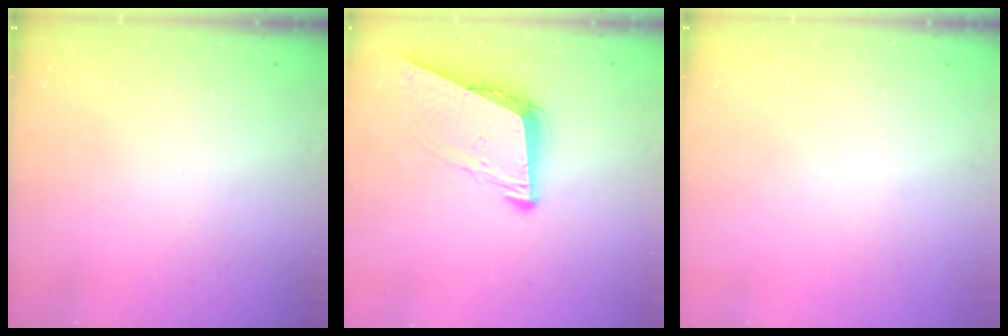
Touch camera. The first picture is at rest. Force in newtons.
{"total": 8.9, "press": 8.2, "slide": 3.5}
{"total": 0.0}